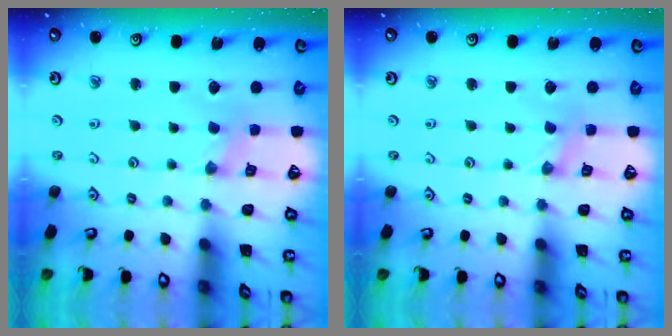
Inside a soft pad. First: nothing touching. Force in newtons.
{"total": 0.0}